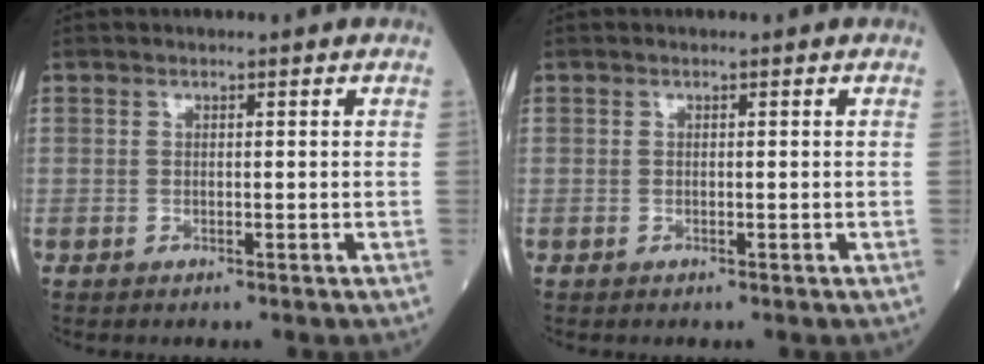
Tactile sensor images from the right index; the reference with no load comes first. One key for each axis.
{"total": 0.0}